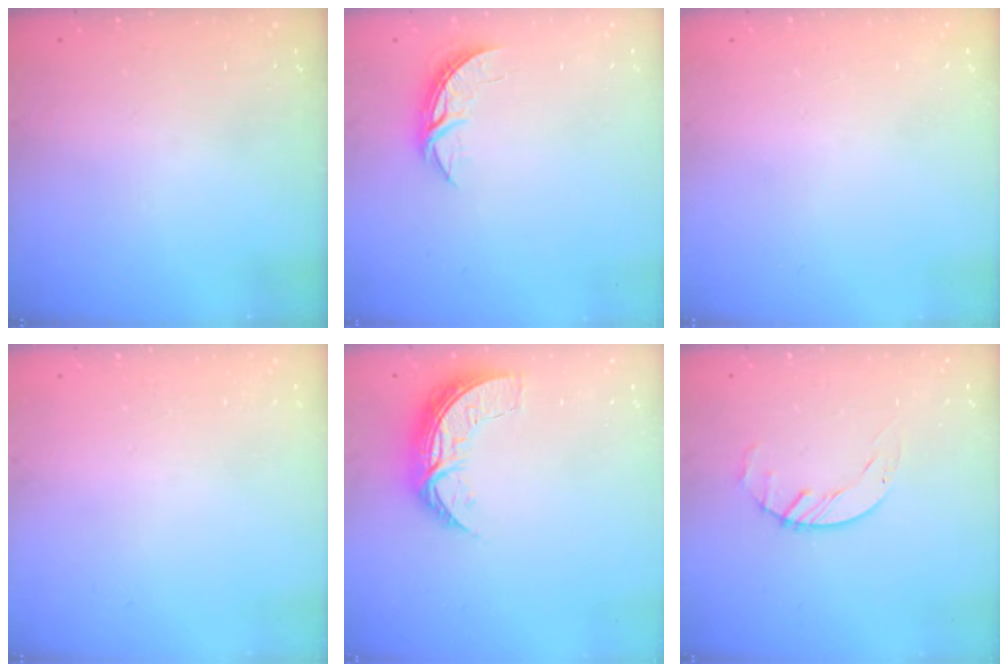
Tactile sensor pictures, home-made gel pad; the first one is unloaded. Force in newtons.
{"total": 4.3, "press": 4.3, "slide": 0.3}
{"total": 0.0}
{"total": 0.0}
{"total": 8.1, "press": 8.0, "slide": 0.8}
{"total": 1.7, "press": 1.7, "slide": 0.3}